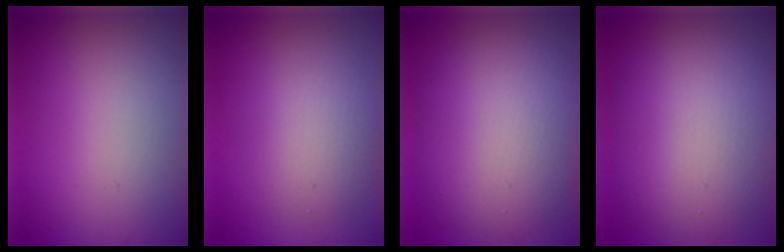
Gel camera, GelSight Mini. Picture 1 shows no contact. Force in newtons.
{"total": 3.6, "press": 3.6, "slide": 0.1}
{"total": 9.5, "press": 9.4, "slide": 0.5}
{"total": 10.2, "press": 10.2, "slide": 0.7}